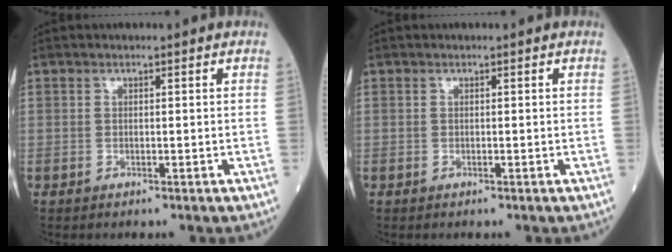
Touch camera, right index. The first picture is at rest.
{"total": 0.0}